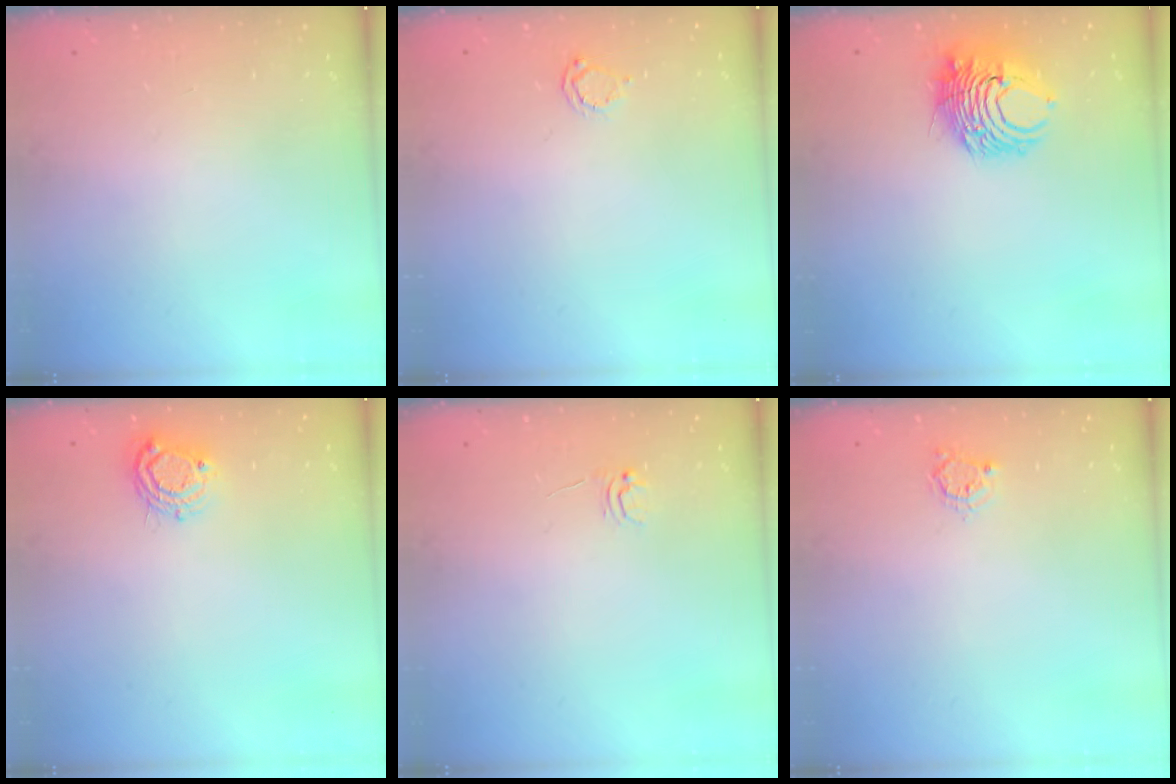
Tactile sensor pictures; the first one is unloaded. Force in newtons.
{"total": 2.7, "press": 2.7, "slide": 0.4}
{"total": 8.4, "press": 8.3, "slide": 1.2}
{"total": 7.6, "press": 7.6, "slide": 0.6}
{"total": 4.0, "press": 4.0, "slide": 0.6}
{"total": 3.3, "press": 3.3, "slide": 0.4}